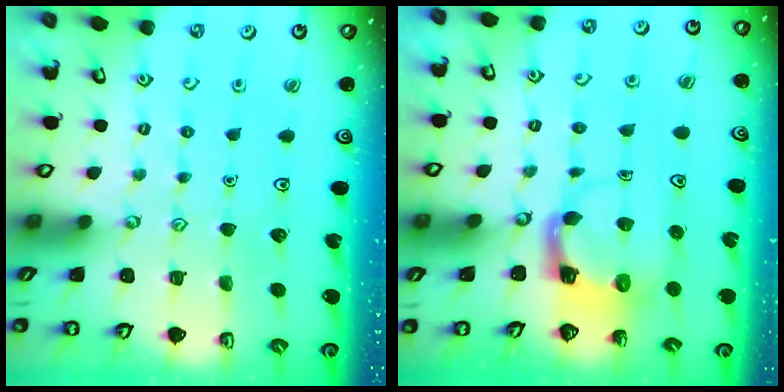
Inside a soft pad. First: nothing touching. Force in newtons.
{"total": 3.9, "press": 3.8, "slide": 0.7}